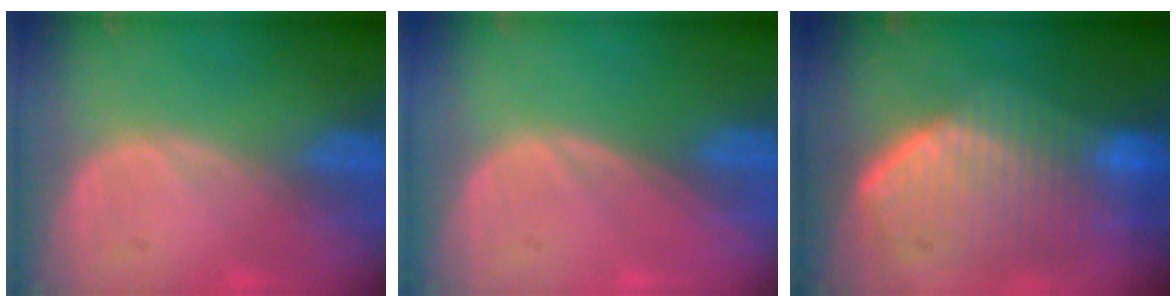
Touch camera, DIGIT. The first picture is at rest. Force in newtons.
{"total": 0.0}
{"total": 10.5, "press": 9.1, "slide": 5.2}